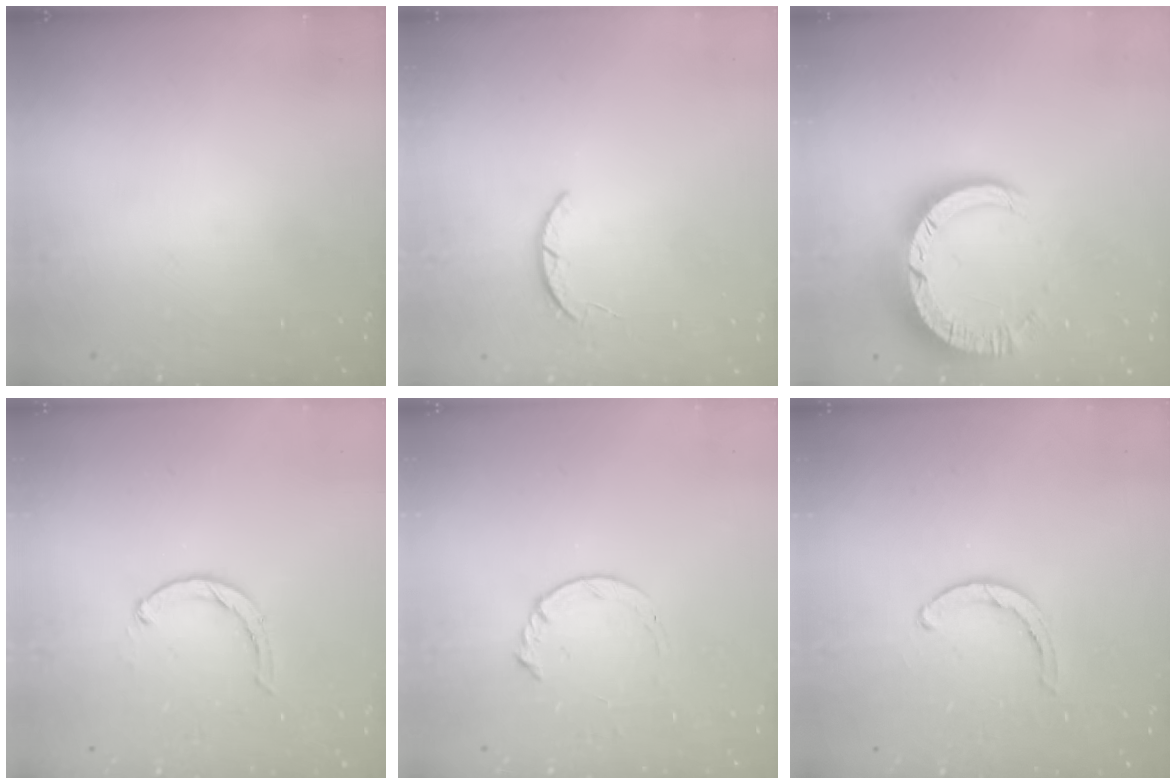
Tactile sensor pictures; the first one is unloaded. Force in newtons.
{"total": 1.9, "press": 1.9, "slide": 0.3}
{"total": 10.4, "press": 10.4, "slide": 1.1}
{"total": 1.9, "press": 1.9, "slide": 0.3}
{"total": 4.7, "press": 4.7, "slide": 0.6}
{"total": 2.8, "press": 2.8, "slide": 0.2}